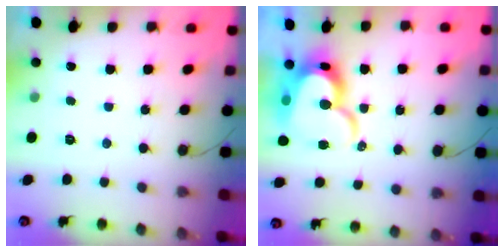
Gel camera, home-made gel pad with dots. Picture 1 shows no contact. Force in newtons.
{"total": 18.7, "press": 18.6, "slide": 1.9}